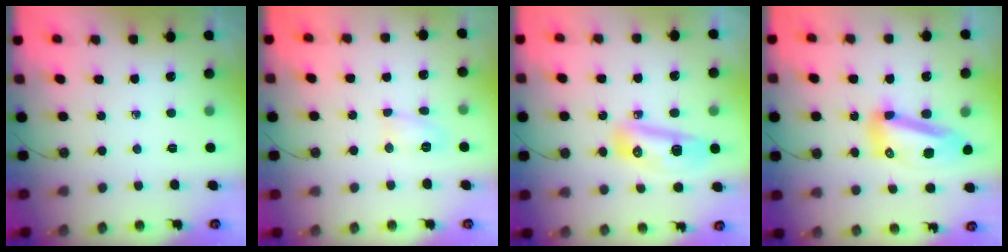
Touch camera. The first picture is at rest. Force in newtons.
{"total": 5.3, "press": 5.3, "slide": 0.5}
{"total": 10.2, "press": 10.0, "slide": 1.8}
{"total": 12.7, "press": 12.6, "slide": 1.5}